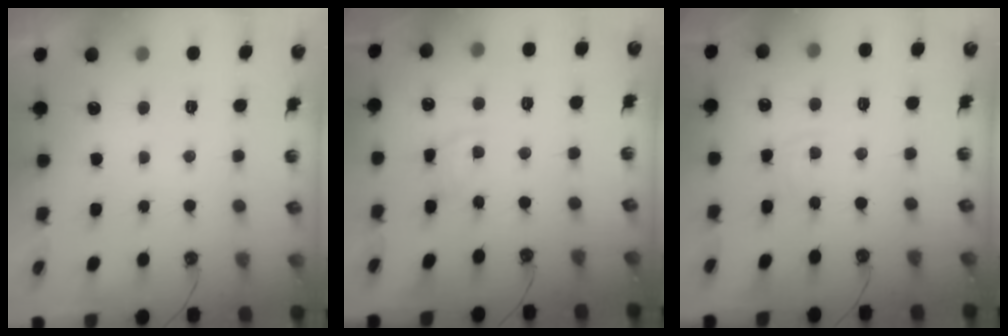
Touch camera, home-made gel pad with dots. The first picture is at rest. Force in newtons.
{"total": 3.1, "press": 3.1, "slide": 0.3}
{"total": 4.7, "press": 4.6, "slide": 0.6}